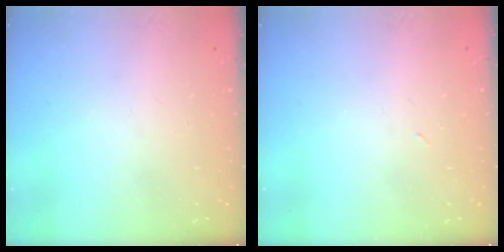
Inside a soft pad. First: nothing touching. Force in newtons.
{"total": 2.9, "press": 2.9, "slide": 0.7}